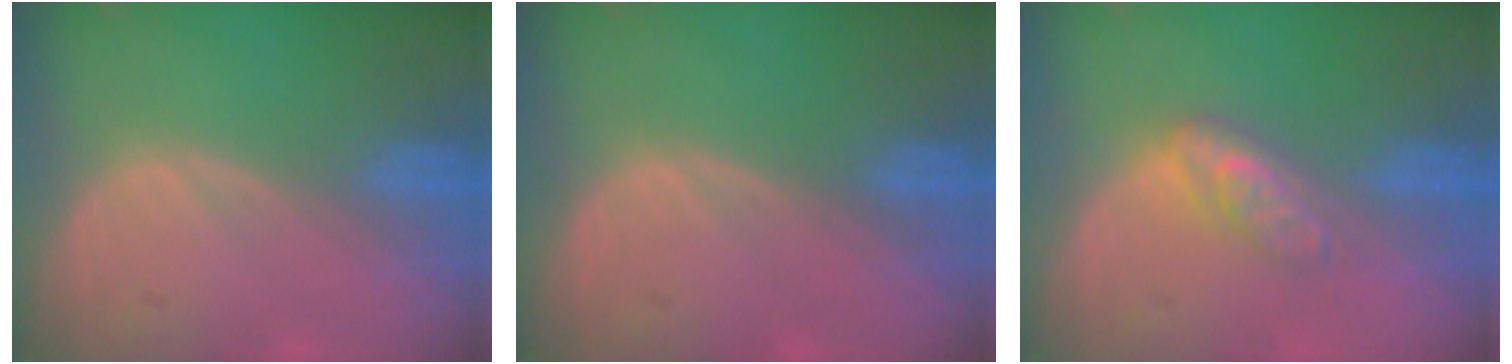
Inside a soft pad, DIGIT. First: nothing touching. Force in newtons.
{"total": 0.0}
{"total": 4.6, "press": 4.1, "slide": 2.2}